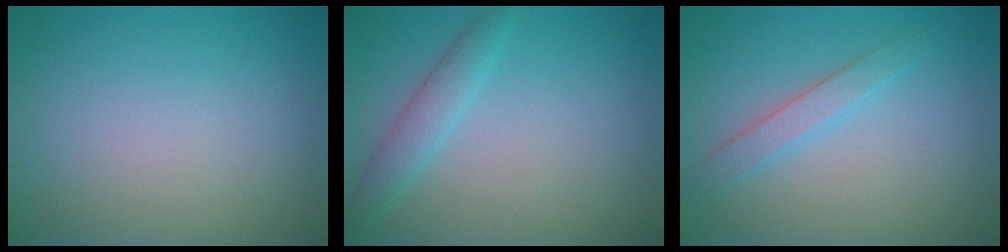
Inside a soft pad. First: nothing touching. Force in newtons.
{"total": 2.3, "press": 2.3, "slide": 0.1}
{"total": 2.0, "press": 2.0, "slide": 0.1}